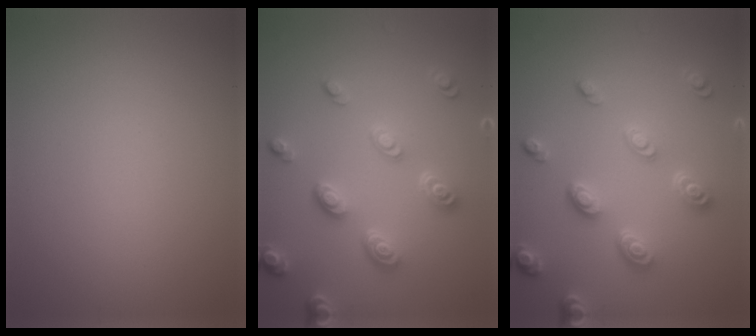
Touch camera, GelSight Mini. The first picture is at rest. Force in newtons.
{"total": 4.4, "press": 3.5, "slide": 2.7}
{"total": 4.5, "press": 3.6, "slide": 2.8}